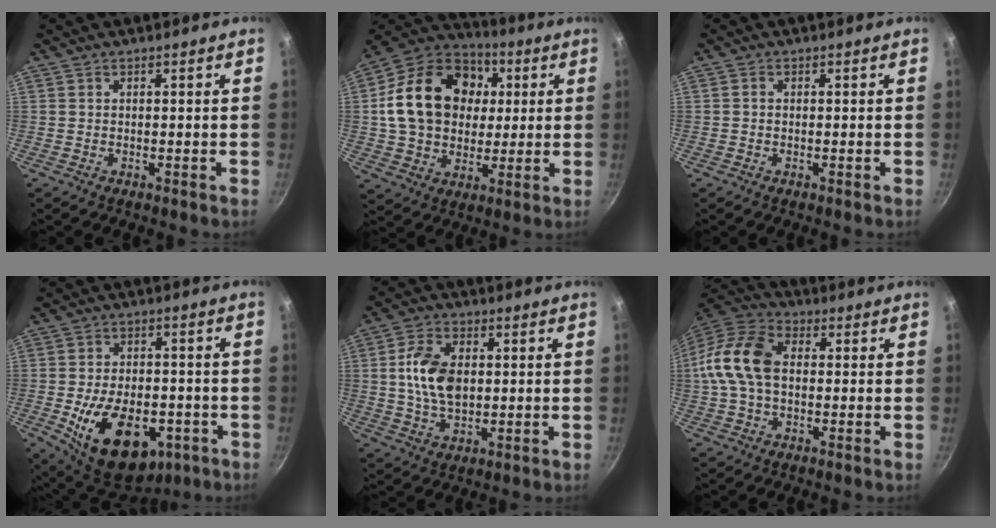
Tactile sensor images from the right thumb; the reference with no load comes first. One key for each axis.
{"total": 22.3, "fx": 3.7, "fy": 17.1, "fz": 13.9, "tx": -0.214, "ty": 0.021, "tz": 0.060}
{"total": 0.6, "fx": -0.1, "fy": 0.5, "fz": 0.3, "tx": -0.005, "ty": 0.004, "tz": -0.004}
{"total": 19.5, "fx": -6.5, "fy": 11.8, "fz": 14.1, "tx": -0.202, "ty": 0.012, "tz": -0.084}
{"total": 10.8, "fx": 1.0, "fy": 6.8, "fz": 8.2, "tx": -0.140, "ty": 0.004, "tz": 0.015}
{"total": 13.8, "fx": 0.4, "fy": 9.1, "fz": 10.3, "tx": -0.186, "ty": 0.034, "tz": -0.010}